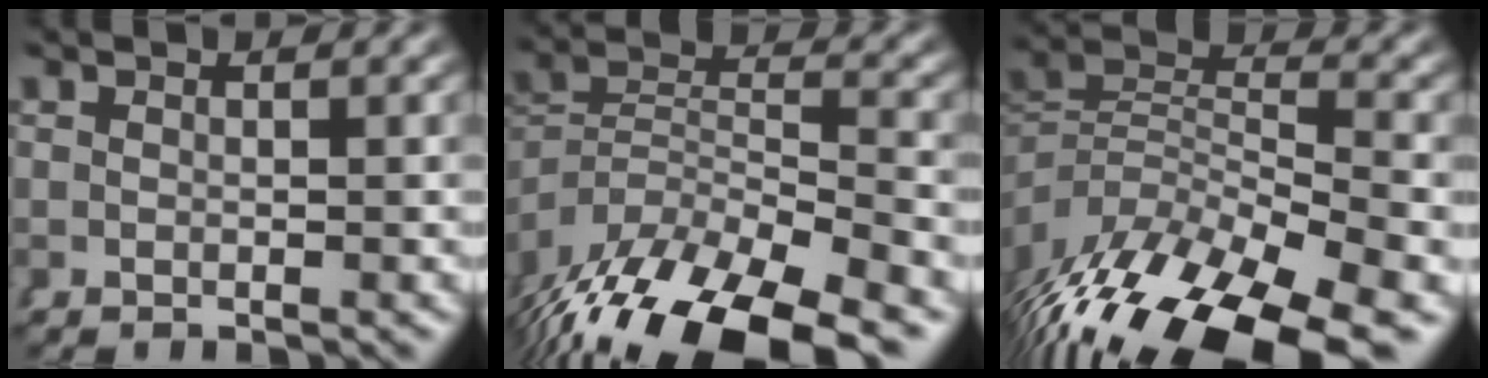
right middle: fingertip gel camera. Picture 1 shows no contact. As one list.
[{"total": 9.5, "force": [-4.9, 5.1, 6.2], "torque": [-0.135, -0.049, -0.056]}, {"total": 11.4, "force": [-5.1, 6.5, 7.9], "torque": [-0.146, -0.041, -0.056]}]